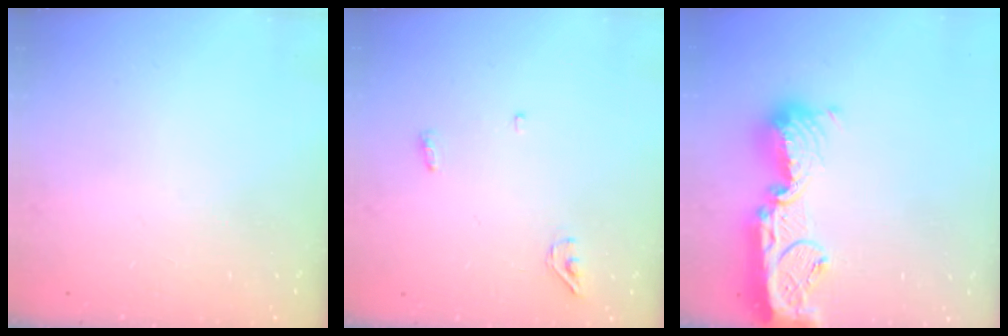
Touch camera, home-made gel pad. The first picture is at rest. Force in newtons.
{"total": 3.2, "press": 3.0, "slide": 1.2}
{"total": 16.6, "press": 16.6, "slide": 1.4}